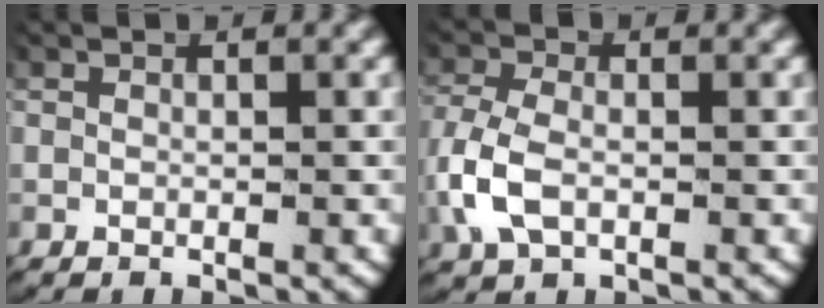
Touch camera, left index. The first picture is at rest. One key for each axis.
{"total": 4.2, "fx": -0.7, "fy": 3.0, "fz": 2.9, "tx": -0.091, "ty": -0.015, "tz": -0.003}